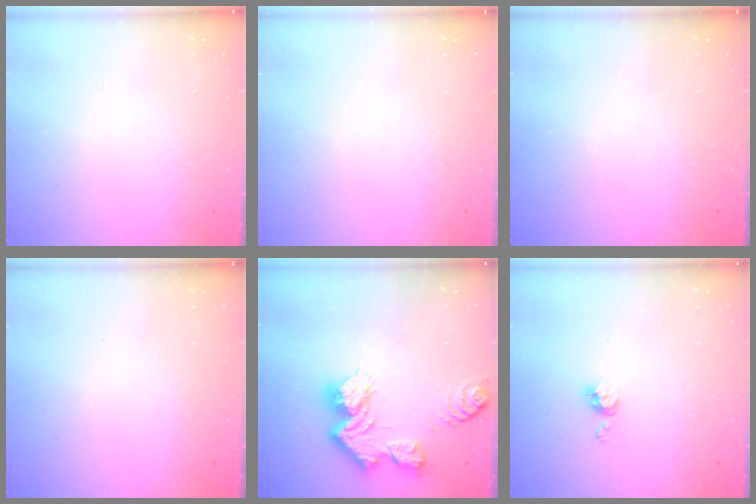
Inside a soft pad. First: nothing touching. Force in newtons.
{"total": 1.7, "press": 1.7, "slide": 0.2}
{"total": 0.0}
{"total": 0.0}
{"total": 13.2, "press": 13.2, "slide": 1.2}
{"total": 6.1, "press": 6.1, "slide": 0.6}